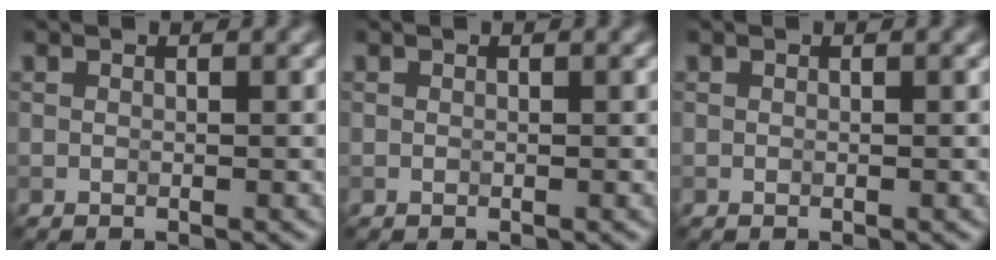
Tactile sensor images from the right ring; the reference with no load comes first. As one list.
[{"total": 0.0}, {"total": 0.0}]